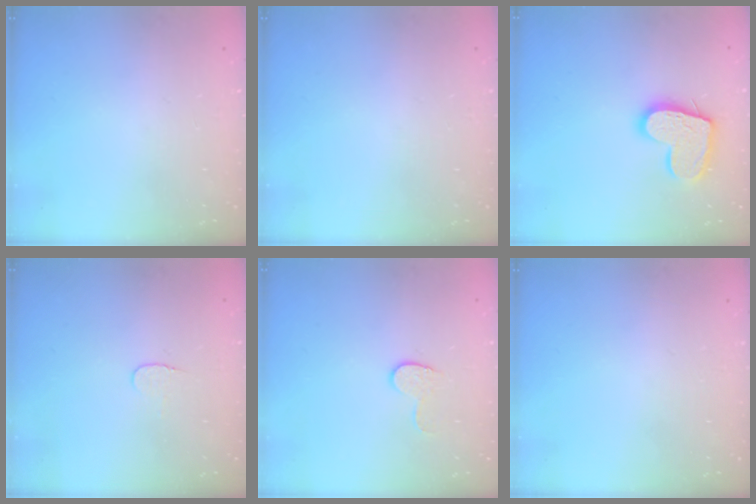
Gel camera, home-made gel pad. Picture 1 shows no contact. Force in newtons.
{"total": 0.0}
{"total": 14.0, "press": 14.0, "slide": 1.3}
{"total": 3.9, "press": 3.9, "slide": 0.2}
{"total": 6.2, "press": 6.2, "slide": 0.6}
{"total": 0.0}